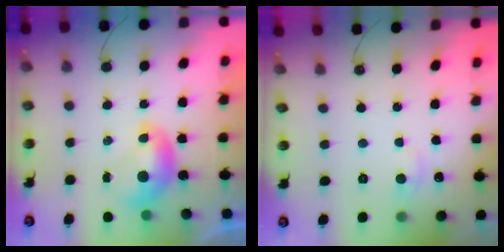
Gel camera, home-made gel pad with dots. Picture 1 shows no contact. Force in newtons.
{"total": 2.4, "press": 2.3, "slide": 0.5}